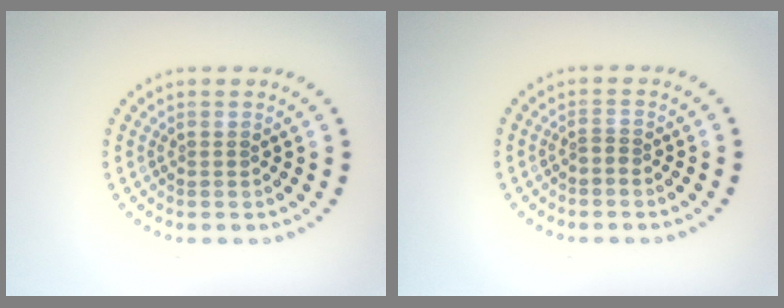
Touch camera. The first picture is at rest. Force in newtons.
{"total": 0.6, "press": 0.4, "slide": 0.4}